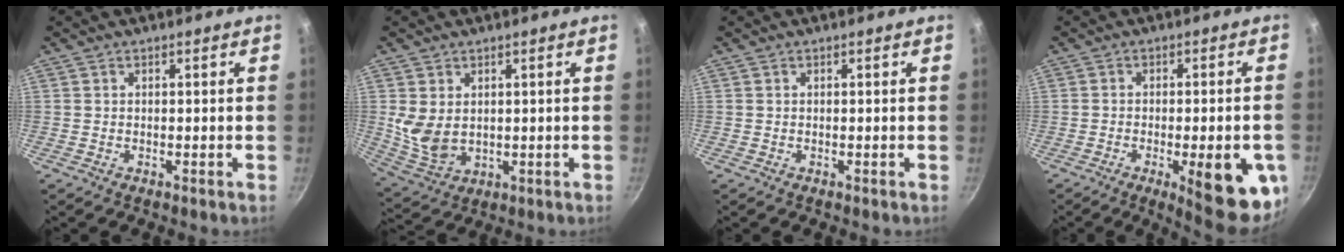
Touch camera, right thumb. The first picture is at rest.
{"total": 7.7, "force": [1.5, 5.3, 5.4], "torque": [-0.096, -0.023, 0.046]}
{"total": 0.0}
{"total": 15.4, "force": [-4.9, 4.7, 13.8], "torque": [-0.146, 0.007, -0.059]}